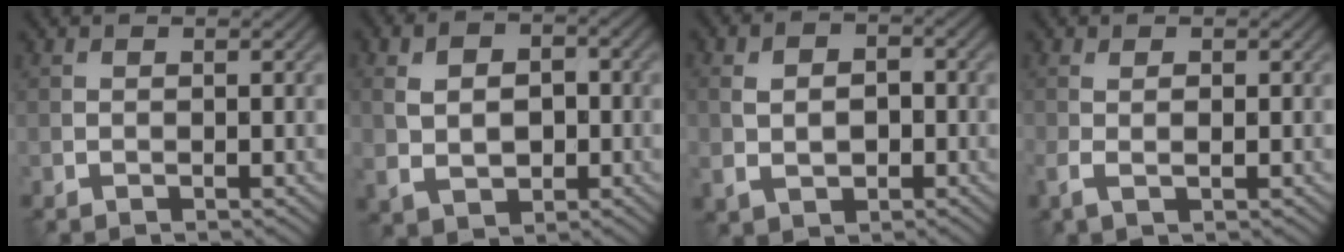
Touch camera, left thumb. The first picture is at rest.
{"total": 6.7, "force": [-0.1, 4.8, 4.7], "torque": [-0.094, -0.005, -0.002]}
{"total": 5.3, "force": [-0.5, 3.8, 3.7], "torque": [-0.074, -0.006, -0.009]}
{"total": 2.2, "force": [-0.1, 0.9, 2.0], "torque": [-0.050, -0.002, -0.003]}